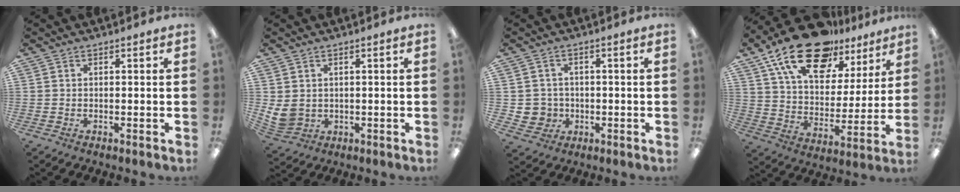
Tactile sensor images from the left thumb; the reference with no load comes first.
{"total": 5.0, "force": [1.5, 4.2, 2.2], "torque": [-0.059, -0.007, 0.032]}
{"total": 4.5, "force": [-0.2, 4.5, 0.5], "torque": [-0.010, 0.009, -0.001]}
{"total": 20.9, "force": [14.6, 10.1, 10.9], "torque": [-0.192, -0.080, 0.259]}